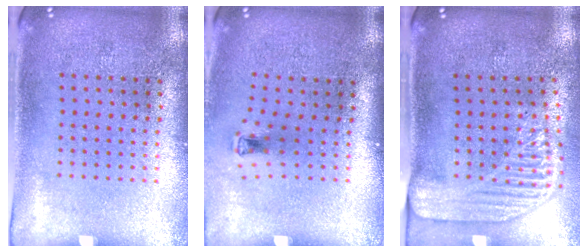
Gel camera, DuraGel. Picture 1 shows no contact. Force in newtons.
{"total": 0.7, "press": 0.3, "slide": 0.6}
{"total": 2.2, "press": 1.7, "slide": 1.3}